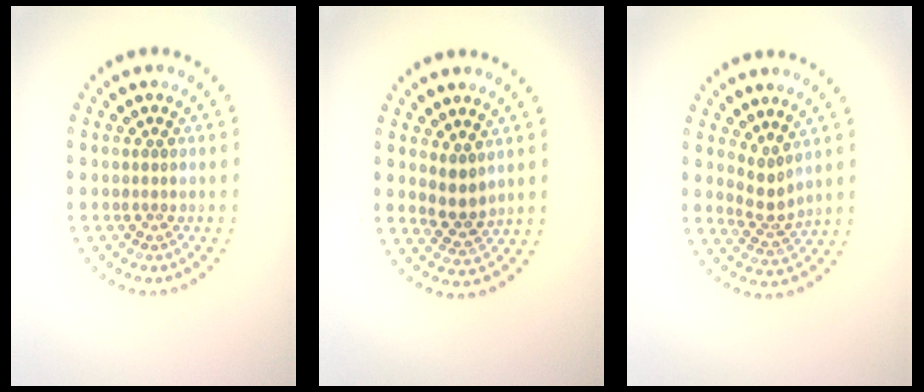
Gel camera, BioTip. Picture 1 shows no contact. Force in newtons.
{"total": 2.2, "press": 1.9, "slide": 1.2}
{"total": 2.2, "press": 1.5, "slide": 1.7}